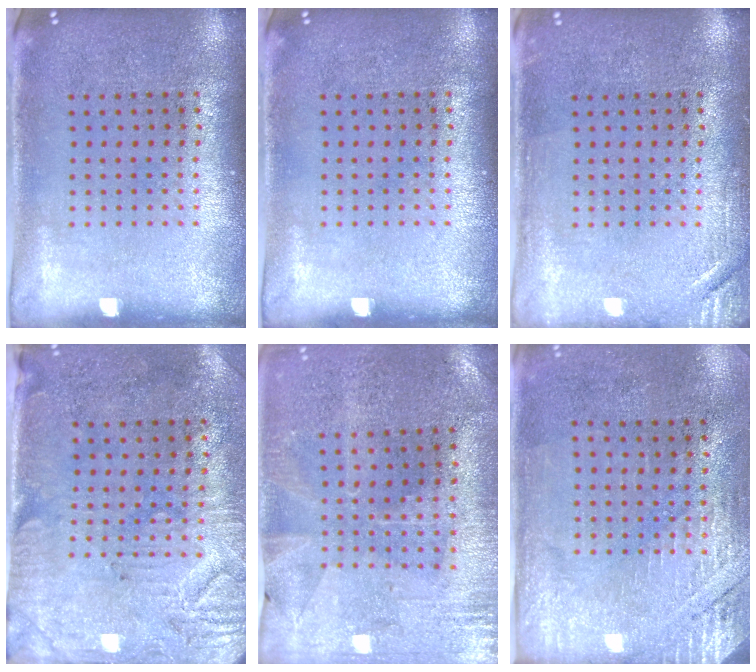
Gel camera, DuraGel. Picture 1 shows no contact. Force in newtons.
{"total": 0.0}
{"total": 1.7, "press": 1.7, "slide": 0.2}
{"total": 3.0, "press": 2.5, "slide": 1.6}
{"total": 0.5, "press": 0.3, "slide": 0.4}
{"total": 2.7, "press": 2.4, "slide": 1.3}